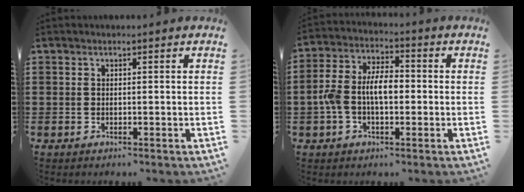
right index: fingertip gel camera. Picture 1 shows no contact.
{"total": 7.0, "force": [-1.1, 3.7, 5.9], "torque": [-0.133, 0.003, -0.028]}